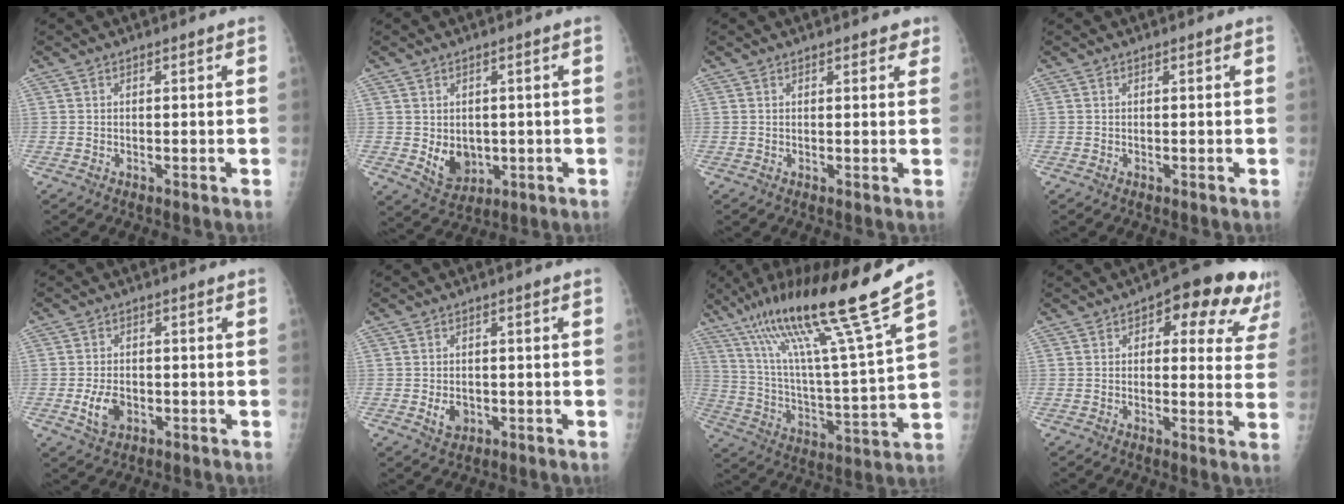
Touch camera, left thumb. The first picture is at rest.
{"total": 6.5, "force": [-0.6, 5.1, 4.1], "torque": [-0.042, -0.006, 0.008]}
{"total": 2.6, "force": [1.5, 1.1, 1.7], "torque": [-0.008, -0.003, 0.014]}
{"total": 0.0}
{"total": 5.1, "force": [-1.5, 3.3, 3.5], "torque": [-0.061, 0.006, -0.023]}
{"total": 3.5, "force": [-0.9, 2.5, 2.2], "torque": [-0.027, 0.005, -0.008]}
{"total": 22.6, "force": [15.9, -0.4, 16.1], "torque": [-0.256, -0.071, 0.279]}
{"total": 14.8, "force": [7.9, 7.0, 10.3], "torque": [-0.076, -0.014, 0.082]}